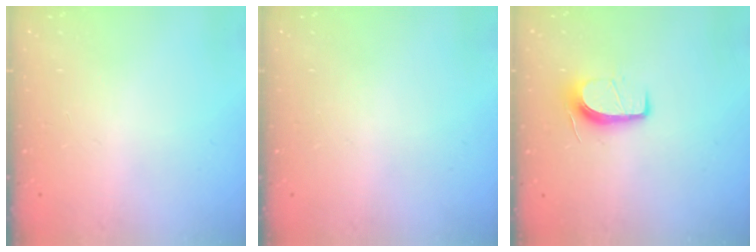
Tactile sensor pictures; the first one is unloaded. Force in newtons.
{"total": 0.0}
{"total": 8.0, "press": 7.9, "slide": 1.0}